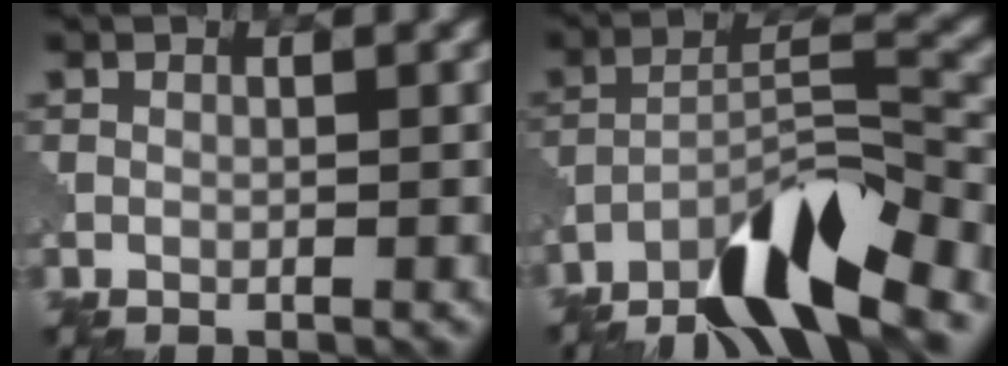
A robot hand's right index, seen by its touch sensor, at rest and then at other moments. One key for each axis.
{"total": 9.2, "fx": -6.9, "fy": 1.7, "fz": 6.0, "tx": -0.102, "ty": 0.006, "tz": -0.127}